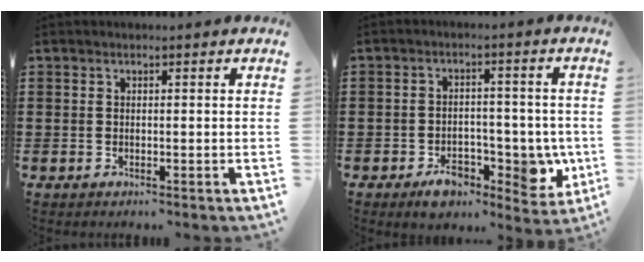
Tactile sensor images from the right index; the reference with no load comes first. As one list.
[{"total": 8.2, "force": [-2.4, 5.9, 5.2], "torque": [-0.060, 0.007, -0.034]}]